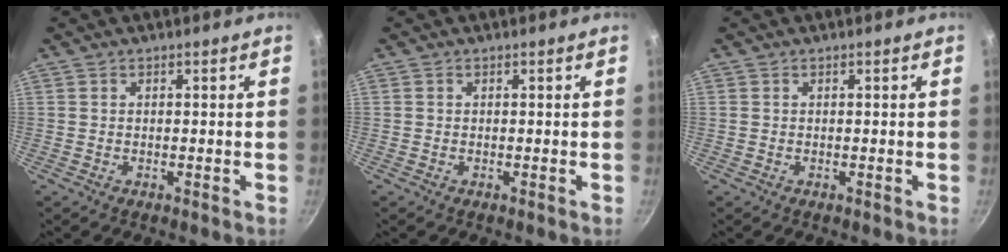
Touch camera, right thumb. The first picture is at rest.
{"total": 0.0}
{"total": 0.0}